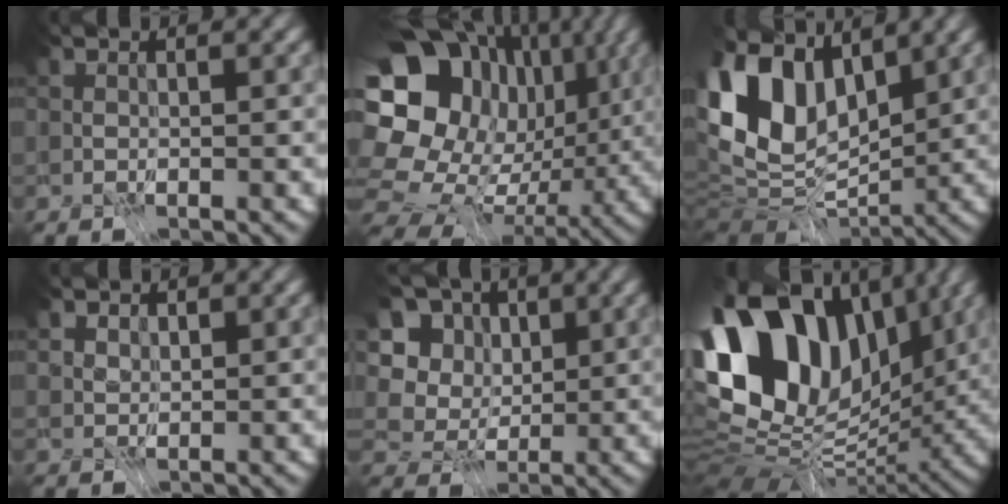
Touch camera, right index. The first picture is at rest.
{"total": 17.7, "force": [3.4, 14.5, 9.5], "torque": [-0.194, 0.004, 0.067]}
{"total": 11.5, "force": [3.2, 6.9, 8.6], "torque": [-0.189, 0.011, 0.064]}
{"total": 2.8, "force": [2.0, 1.7, 1.1], "torque": [-0.041, 0.002, 0.039]}
{"total": 6.9, "force": [1.7, 5.6, 3.6], "torque": [-0.085, 0.024, 0.010]}
{"total": 15.6, "force": [2.8, 9.5, 12.0], "torque": [-0.223, 0.015, 0.065]}